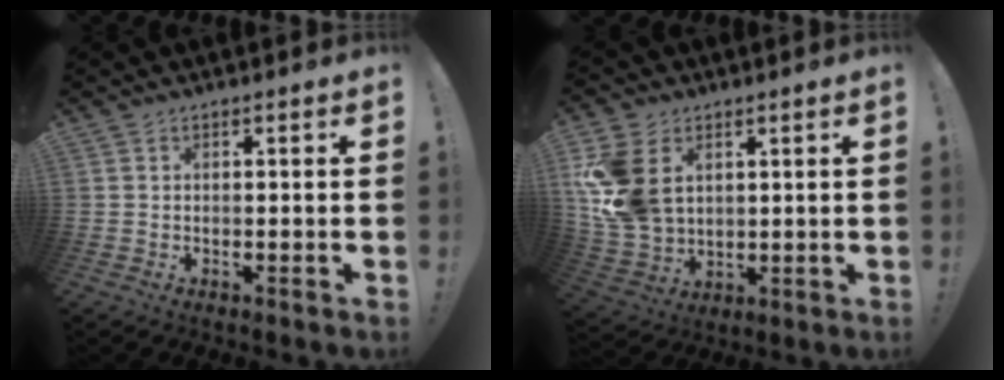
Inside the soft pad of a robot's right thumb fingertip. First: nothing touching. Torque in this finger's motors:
{"motor_torque": [0.38, 0.42, 1.12, 0.09, 0.13]}